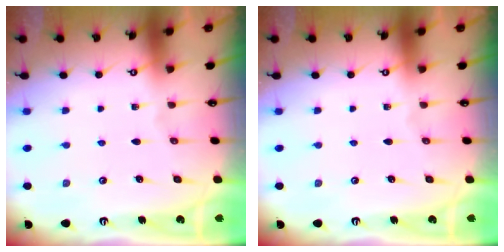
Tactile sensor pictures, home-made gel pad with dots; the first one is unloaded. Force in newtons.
{"total": 0.0}